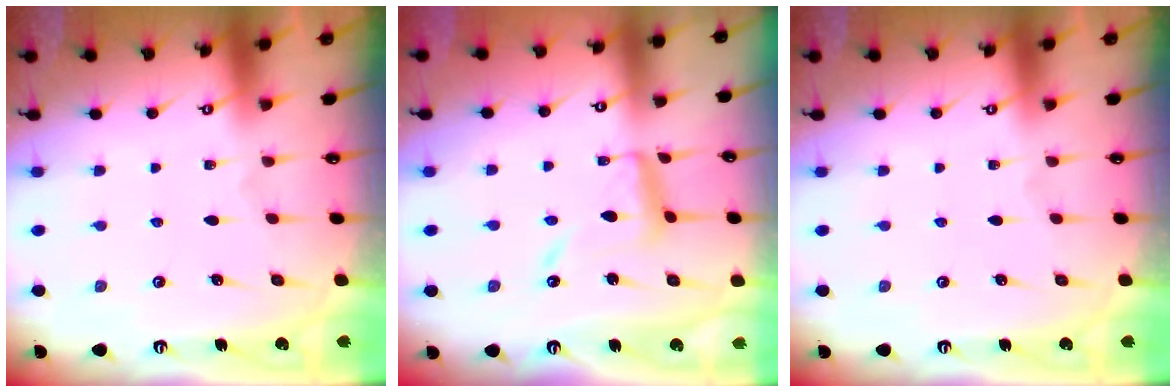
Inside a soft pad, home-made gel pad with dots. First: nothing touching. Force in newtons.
{"total": 12.2, "press": 12.1, "slide": 1.2}
{"total": 0.0}